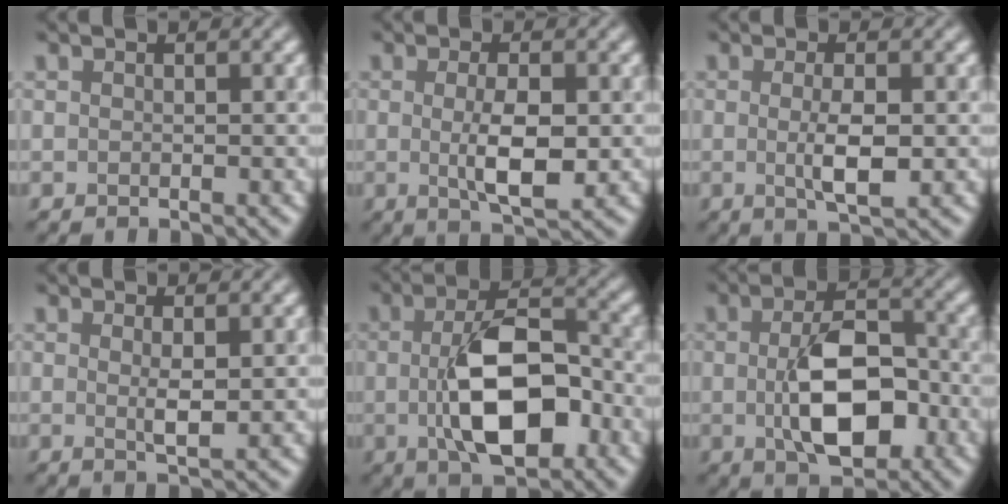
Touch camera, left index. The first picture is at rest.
{"total": 4.6, "force": [-0.2, 1.4, 4.4], "torque": [-0.082, -0.004, -0.002]}
{"total": 3.5, "force": [-0.2, 0.9, 3.4], "torque": [-0.062, -0.004, 0.000]}
{"total": 1.9, "force": [0.3, 0.3, 1.8], "torque": [-0.034, -0.004, 0.007]}
{"total": 9.5, "force": [-1.4, 4.6, 8.2], "torque": [-0.144, -0.002, -0.021]}
{"total": 8.1, "force": [-1.1, 4.2, 6.8], "torque": [-0.122, -0.003, -0.018]}